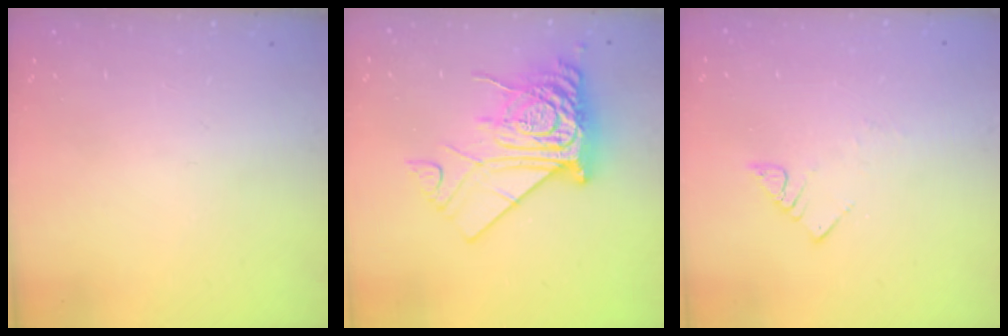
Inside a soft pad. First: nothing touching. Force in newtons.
{"total": 15.8, "press": 15.8, "slide": 1.6}
{"total": 4.0, "press": 4.0, "slide": 0.4}